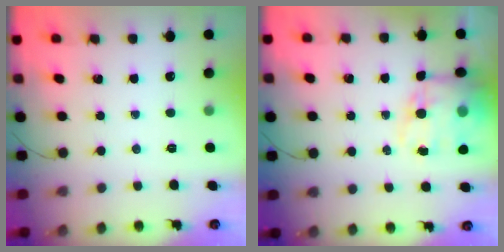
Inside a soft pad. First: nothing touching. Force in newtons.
{"total": 14.8, "press": 14.4, "slide": 3.4}